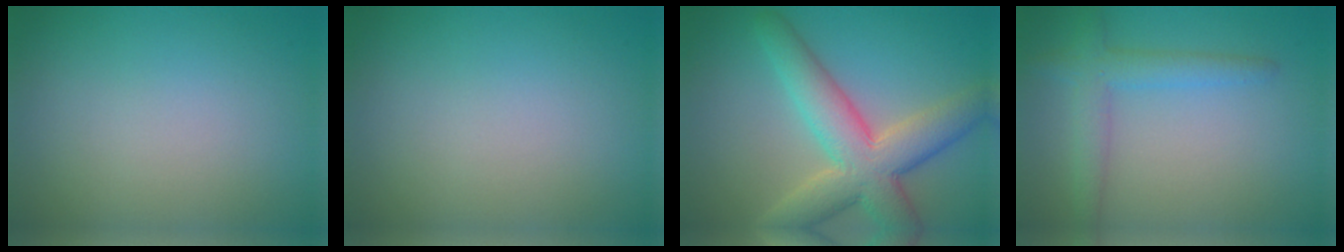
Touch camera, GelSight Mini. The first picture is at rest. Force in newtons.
{"total": 0.0}
{"total": 7.7, "press": 7.6, "slide": 0.6}
{"total": 3.2, "press": 3.1, "slide": 0.2}